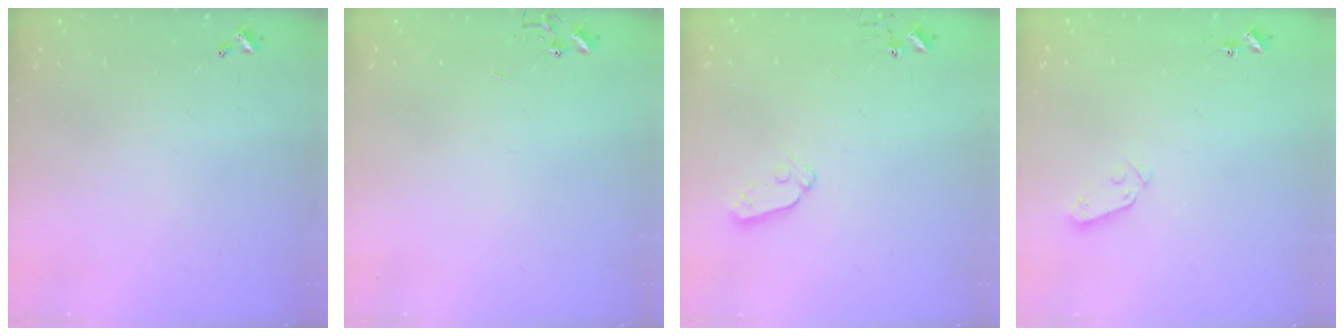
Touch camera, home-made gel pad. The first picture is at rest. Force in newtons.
{"total": 0.0}
{"total": 4.7, "press": 4.6, "slide": 0.9}
{"total": 3.7, "press": 3.6, "slide": 0.6}